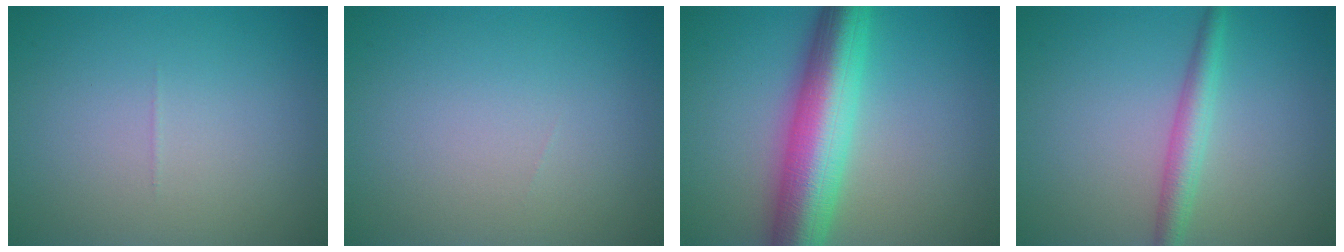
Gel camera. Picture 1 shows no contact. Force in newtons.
{"total": 0.0}
{"total": 9.3, "press": 9.3, "slide": 0.3}
{"total": 2.7, "press": 2.7, "slide": 0.0}